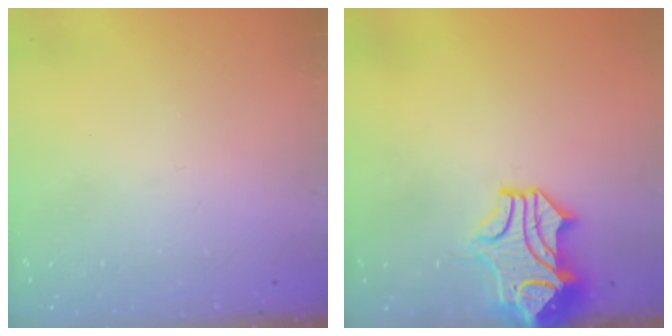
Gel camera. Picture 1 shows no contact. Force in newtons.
{"total": 1.0, "press": 0.3, "slide": 1.0}